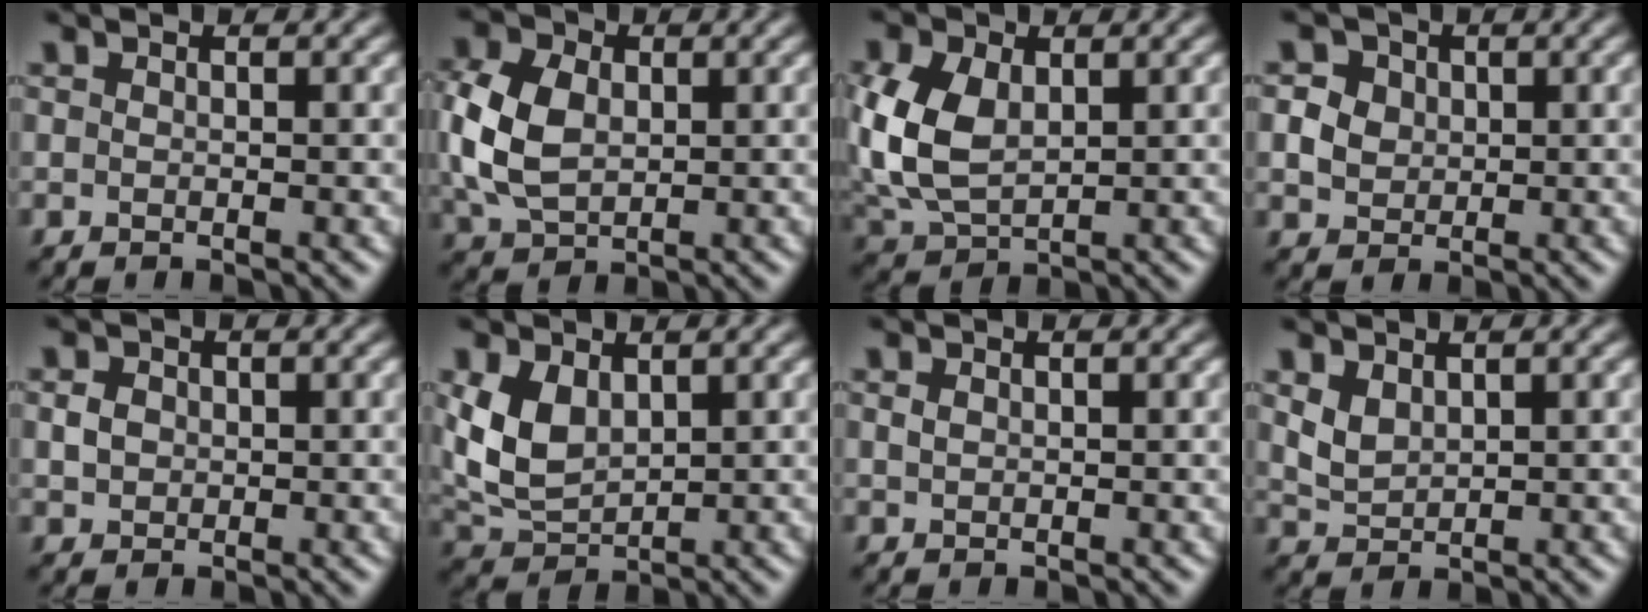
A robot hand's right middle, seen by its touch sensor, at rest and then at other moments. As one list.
[{"total": 6.5, "force": [0.5, 4.7, 4.5], "torque": [-0.113, 0.005, 0.007]}, {"total": 6.8, "force": [0.8, 4.5, 5.0], "torque": [-0.128, 0.002, 0.018]}, {"total": 3.3, "force": [0.8, 2.8, 1.4], "torque": [-0.030, 0.008, 0.019]}, {"total": 1.5, "force": [0.0, 1.3, 0.7], "torque": [-0.013, 0.001, -0.003]}, {"total": 4.6, "force": [1.1, 3.0, 3.4], "torque": [-0.083, -0.002, 0.028]}, {"total": 0.6, "force": [0.2, 0.4, 0.3], "torque": [-0.009, -0.001, 0.004]}, {"total": 2.0, "force": [1.0, 1.3, 1.2], "torque": [-0.031, -0.002, 0.026]}]